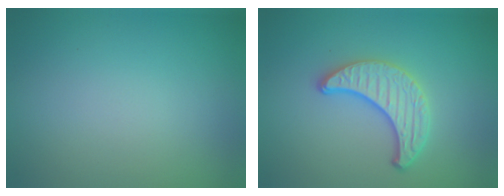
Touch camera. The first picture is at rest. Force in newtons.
{"total": 3.6, "press": 3.1, "slide": 1.8}